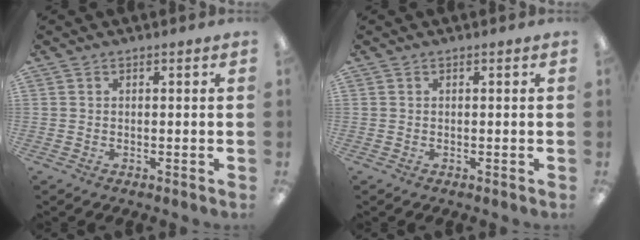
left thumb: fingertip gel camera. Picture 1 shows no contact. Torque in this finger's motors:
{"motor_torque": [-0.09, -0.09, 0.22, -0.13, 0.00]}